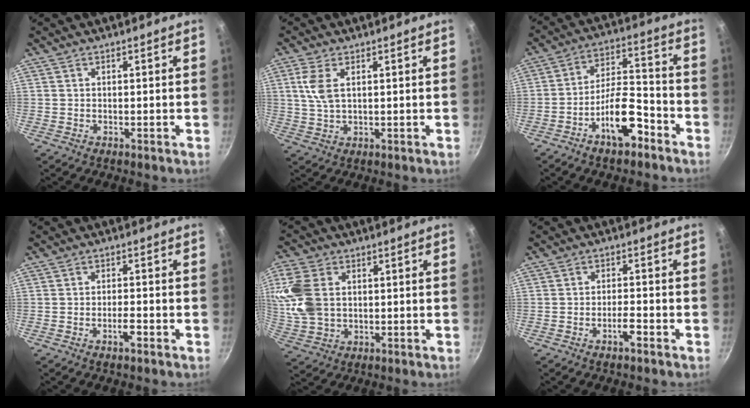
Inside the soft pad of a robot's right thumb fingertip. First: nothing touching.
{"total": 5.4, "force": [1.7, 2.6, 4.4], "torque": [-0.093, -0.003, 0.035]}
{"total": 11.6, "force": [-6.5, 4.6, 8.4], "torque": [-0.126, 0.059, -0.107]}
{"total": 2.8, "force": [-1.4, 0.8, 2.2], "torque": [-0.037, 0.014, -0.025]}
{"total": 10.7, "force": [1.9, 7.6, 7.3], "torque": [-0.146, 0.000, 0.041]}
{"total": 3.1, "force": [-1.8, 0.8, 2.4], "torque": [-0.041, 0.018, -0.033]}